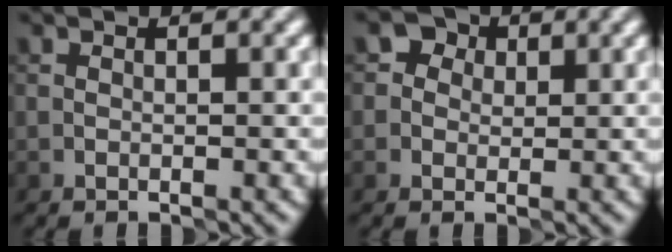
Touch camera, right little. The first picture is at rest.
{"total": 1.7, "force": [0.5, 1.5, 0.5], "torque": [0.000, 0.006, 0.003]}